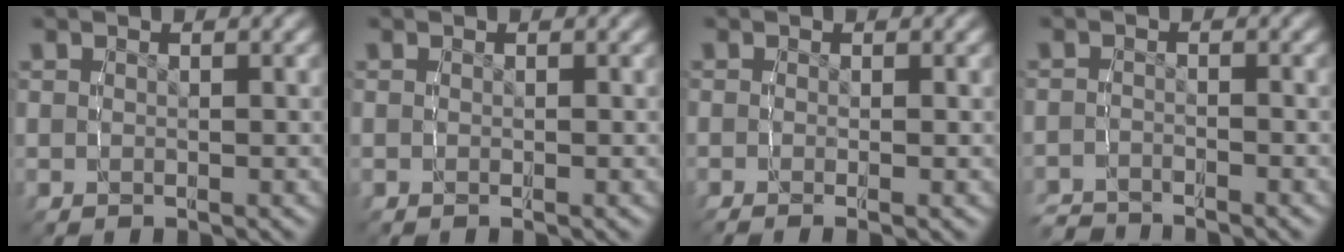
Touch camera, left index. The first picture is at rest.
{"total": 0.0}
{"total": 1.6, "force": [-1.1, 0.2, 1.2], "torque": [-0.025, -0.011, -0.013]}
{"total": 2.6, "force": [-2.6, 0.4, 0.0], "torque": [-0.004, -0.012, -0.045]}